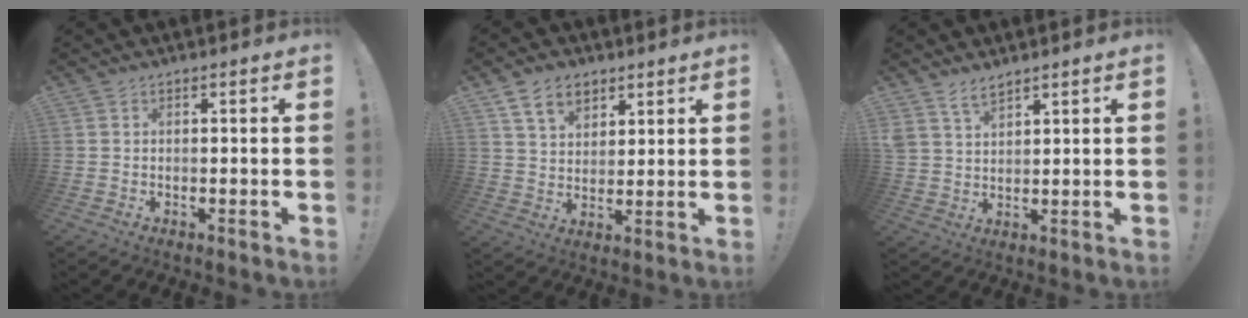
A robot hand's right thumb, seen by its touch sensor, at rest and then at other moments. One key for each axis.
{"total": 9.9, "fx": 5.9, "fy": 6.4, "fz": 4.6, "tx": -0.077, "ty": -0.021, "tz": 0.114}
{"total": 4.8, "fx": 4.0, "fy": 1.7, "fz": 2.1, "tx": -0.037, "ty": -0.022, "tz": 0.075}